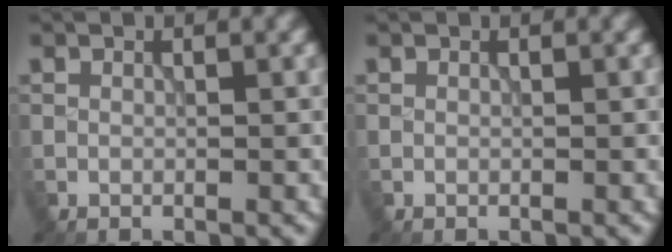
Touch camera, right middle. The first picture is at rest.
{"total": 0.0}